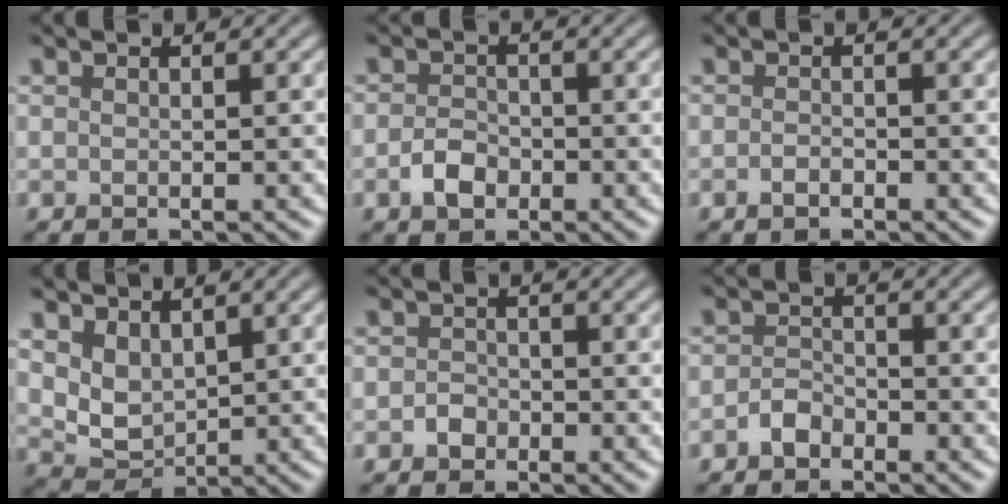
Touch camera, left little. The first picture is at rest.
{"total": 2.3, "force": [-1.1, 1.6, 1.3], "torque": [-0.023, 0.003, -0.025]}
{"total": 0.9, "force": [-0.6, 0.4, 0.5], "torque": [-0.012, -0.001, -0.012]}
{"total": 3.1, "force": [1.5, 2.1, 1.8], "torque": [-0.045, -0.009, 0.034]}
{"total": 1.2, "force": [-0.6, 1.0, 0.4], "torque": [-0.004, 0.000, -0.014]}
{"total": 1.6, "force": [-1.2, 0.9, 0.6], "torque": [-0.011, 0.006, -0.025]}